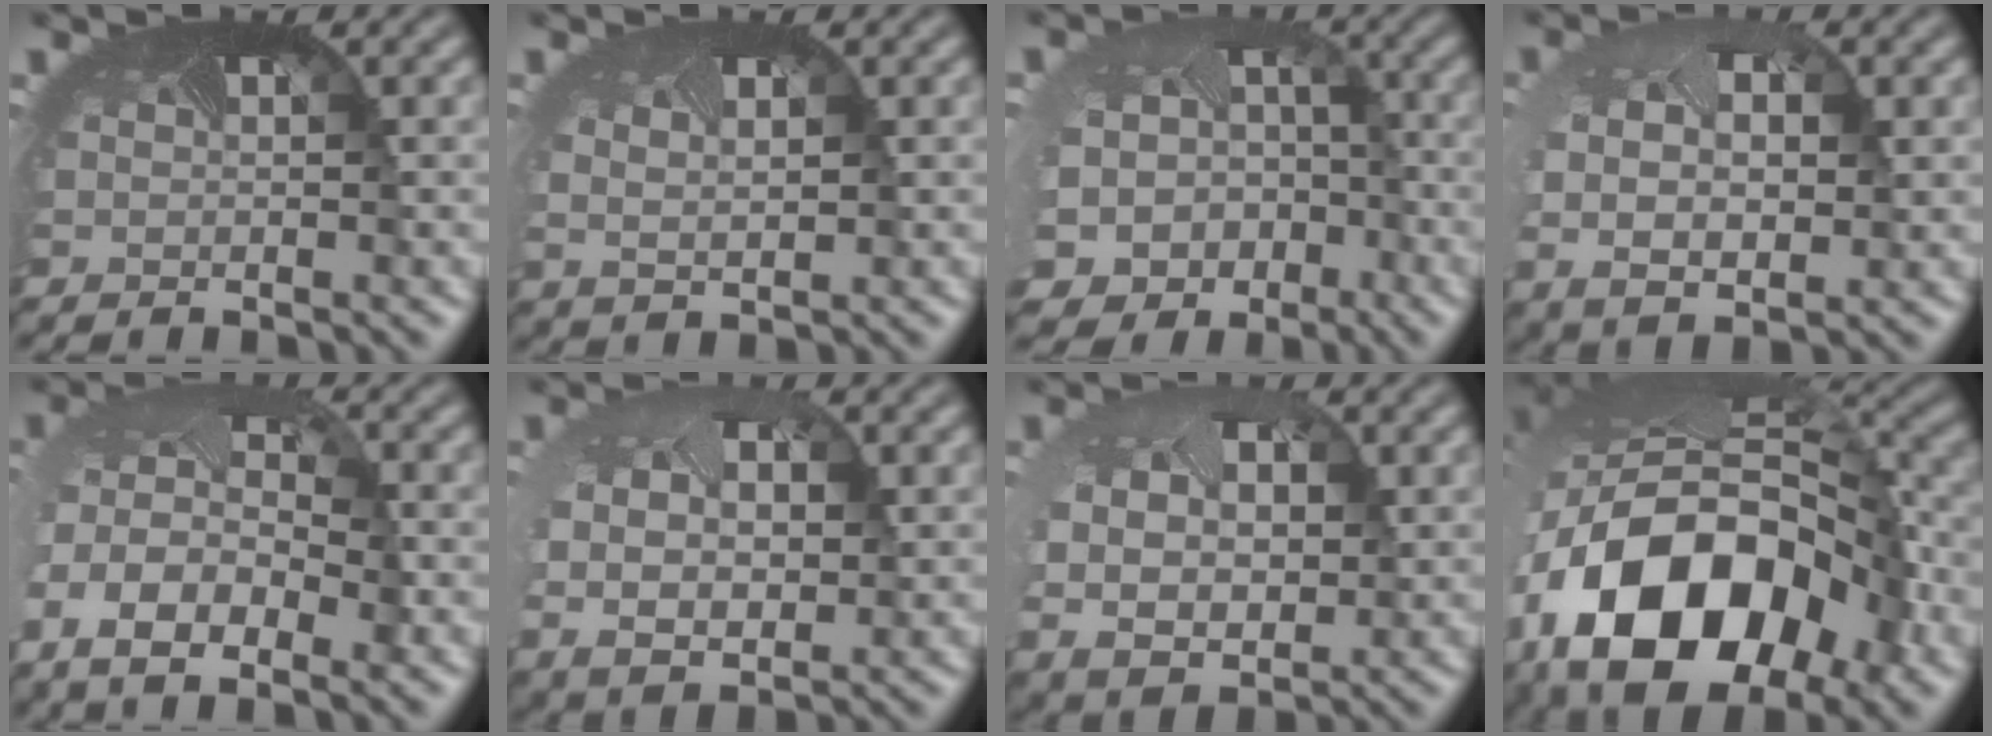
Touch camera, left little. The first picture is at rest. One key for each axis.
{"total": 1.1, "fx": 0.5, "fy": 0.5, "fz": 0.8, "tx": -0.028, "ty": -0.005, "tz": 0.013}
{"total": 12.4, "fx": -6.2, "fy": 10.3, "fz": 3.1, "tx": -0.099, "ty": -0.062, "tz": -0.092}
{"total": 5.9, "fx": 0.7, "fy": 3.8, "fz": 4.5, "tx": -0.101, "ty": -0.012, "tz": 0.023}
{"total": 7.4, "fx": -3.6, "fy": 3.9, "fz": 5.1, "tx": -0.132, "ty": -0.029, "tz": -0.063}
{"total": 6.4, "fx": 0.6, "fy": 4.5, "fz": 4.5, "tx": -0.107, "ty": -0.016, "tz": 0.028}
{"total": 7.0, "fx": 0.6, "fy": 5.2, "fz": 4.7, "tx": -0.113, "ty": -0.018, "tz": 0.028}
{"total": 18.3, "fx": -6.7, "fy": 12.3, "fz": 11.8, "tx": -0.251, "ty": -0.052, "tz": -0.096}